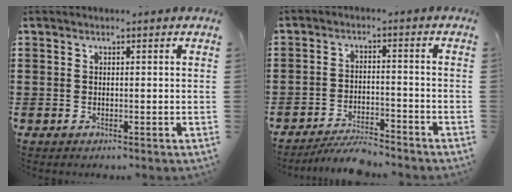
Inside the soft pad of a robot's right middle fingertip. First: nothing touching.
{"total": 4.8, "force": [-4.6, 0.6, 1.4], "torque": [-0.023, 0.005, -0.090]}